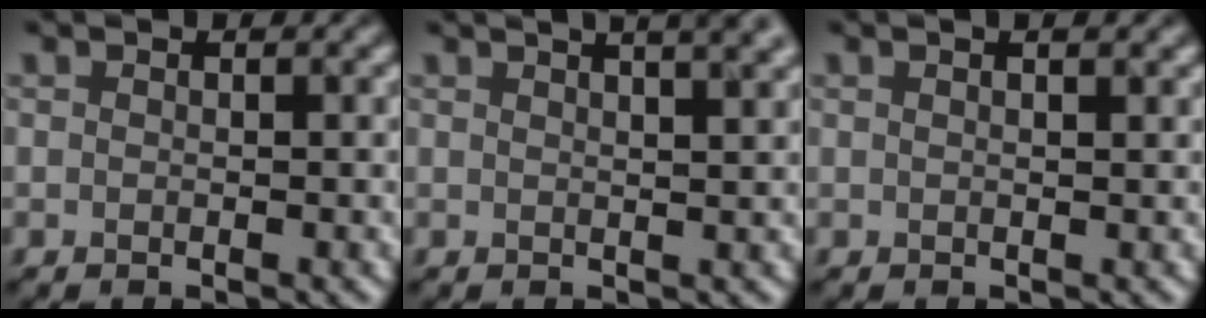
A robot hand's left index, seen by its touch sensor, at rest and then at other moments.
{"total": 8.6, "force": [5.2, 3.8, 5.7], "torque": [-0.012, 0.059, 0.024]}
{"total": 2.9, "force": [1.8, 1.2, 2.0], "torque": [-0.008, 0.008, -0.001]}